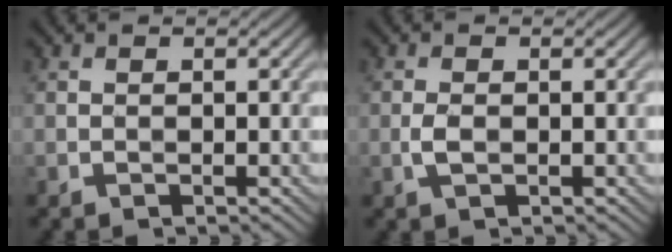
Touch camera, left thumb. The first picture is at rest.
{"total": 1.7, "force": [-0.4, 0.8, 1.4], "torque": [-0.034, 0.001, -0.009]}